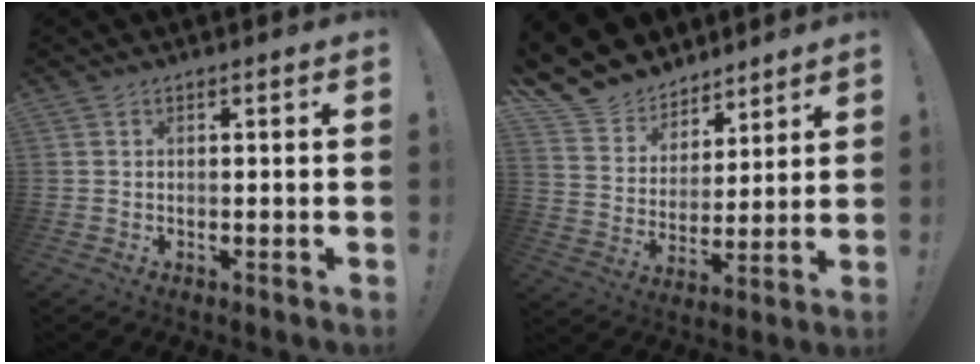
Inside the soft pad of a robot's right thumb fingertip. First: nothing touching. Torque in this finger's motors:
{"motor_torque": [-0.10, 0.20, 0.15, 0.20, 0.00]}